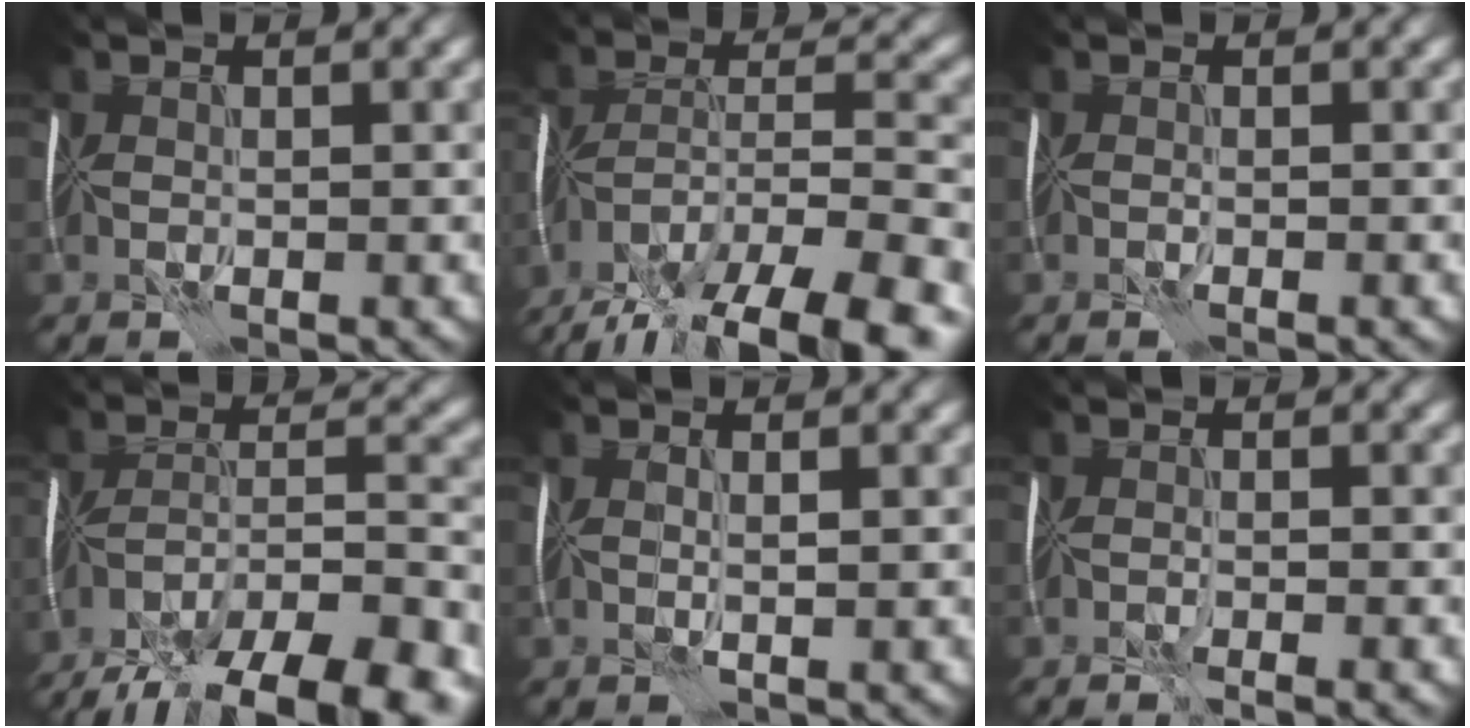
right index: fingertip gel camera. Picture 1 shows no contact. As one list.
[{"total": 17.3, "force": [-13.7, 5.6, 8.8], "torque": [-0.149, -0.020, -0.196]}, {"total": 0.8, "force": [-0.6, -0.1, 0.5], "torque": [-0.006, -0.008, -0.008]}, {"total": 17.3, "force": [-13.8, 5.8, 8.7], "torque": [-0.133, -0.011, -0.188]}, {"total": 0.9, "force": [0.3, -0.1, 0.8], "torque": [-0.012, 0.000, 0.005]}, {"total": 1.7, "force": [-1.2, 0.1, 1.2], "torque": [-0.013, -0.004, -0.022]}]